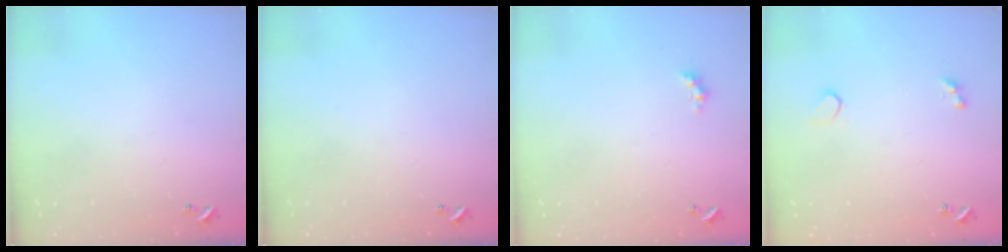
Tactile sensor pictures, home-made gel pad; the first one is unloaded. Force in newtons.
{"total": 0.0}
{"total": 1.1, "press": 1.1, "slide": 0.4}
{"total": 2.6, "press": 2.2, "slide": 1.2}